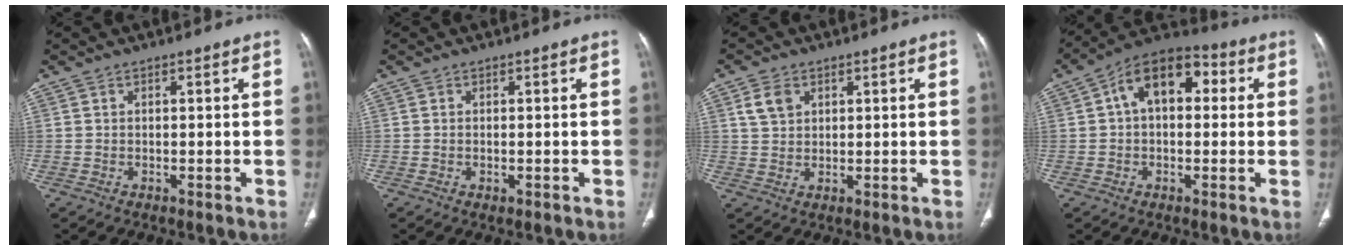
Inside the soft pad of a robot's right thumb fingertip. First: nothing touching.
{"total": 0.8, "force": [-0.3, 0.4, 0.6], "torque": [-0.015, -0.002, -0.002]}
{"total": 4.3, "force": [1.9, 3.1, 2.3], "torque": [-0.034, -0.003, 0.041]}
{"total": 12.3, "force": [2.3, 7.8, 9.3], "torque": [-0.118, 0.036, 0.022]}